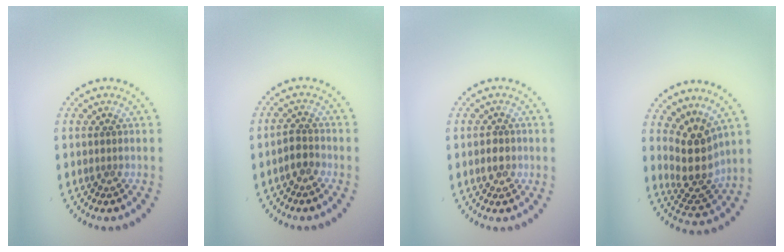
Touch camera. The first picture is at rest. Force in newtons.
{"total": 1.8, "press": 1.5, "slide": 1.0}
{"total": 1.5, "press": 1.5, "slide": 0.1}
{"total": 4.3, "press": 3.3, "slide": 2.7}